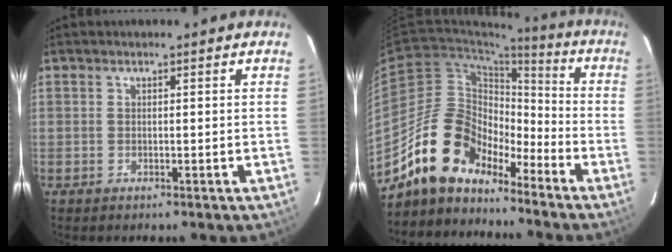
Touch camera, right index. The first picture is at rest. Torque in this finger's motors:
{"motor_torque": [0.62, -0.68, 0.94, 0.17]}